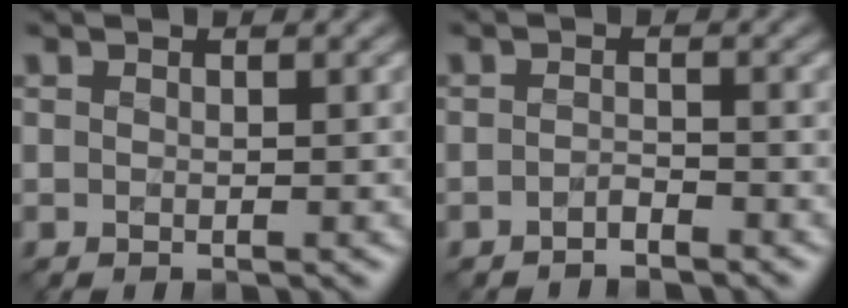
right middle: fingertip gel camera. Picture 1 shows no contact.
{"total": 1.0, "force": [-1.0, 0.1, 0.3], "torque": [-0.005, 0.006, -0.018]}